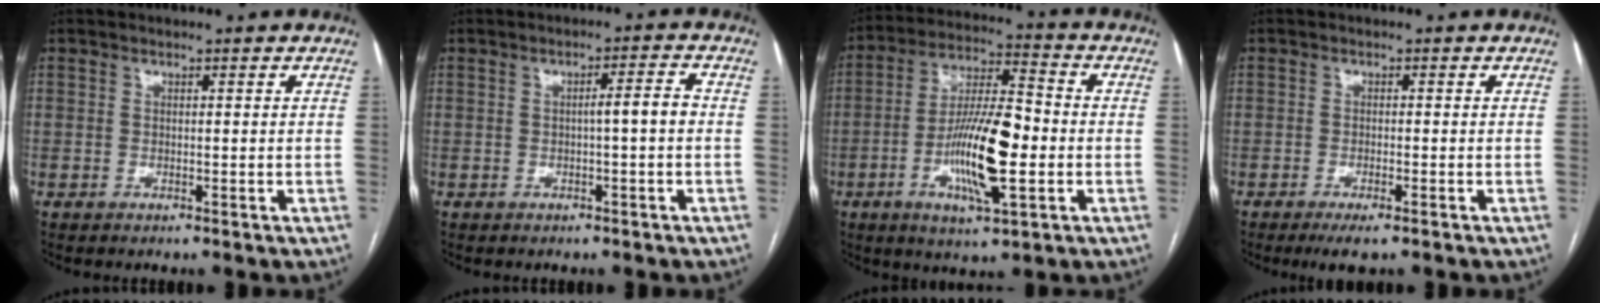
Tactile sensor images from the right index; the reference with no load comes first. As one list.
[{"total": 3.2, "force": [-0.4, 0.0, 3.2], "torque": [-0.046, 0.007, -0.005]}, {"total": 14.3, "force": [-3.3, 2.9, 13.6], "torque": [-0.254, 0.001, -0.058]}, {"total": 3.4, "force": [-2.3, 0.5, 2.5], "torque": [-0.041, -0.007, -0.036]}]